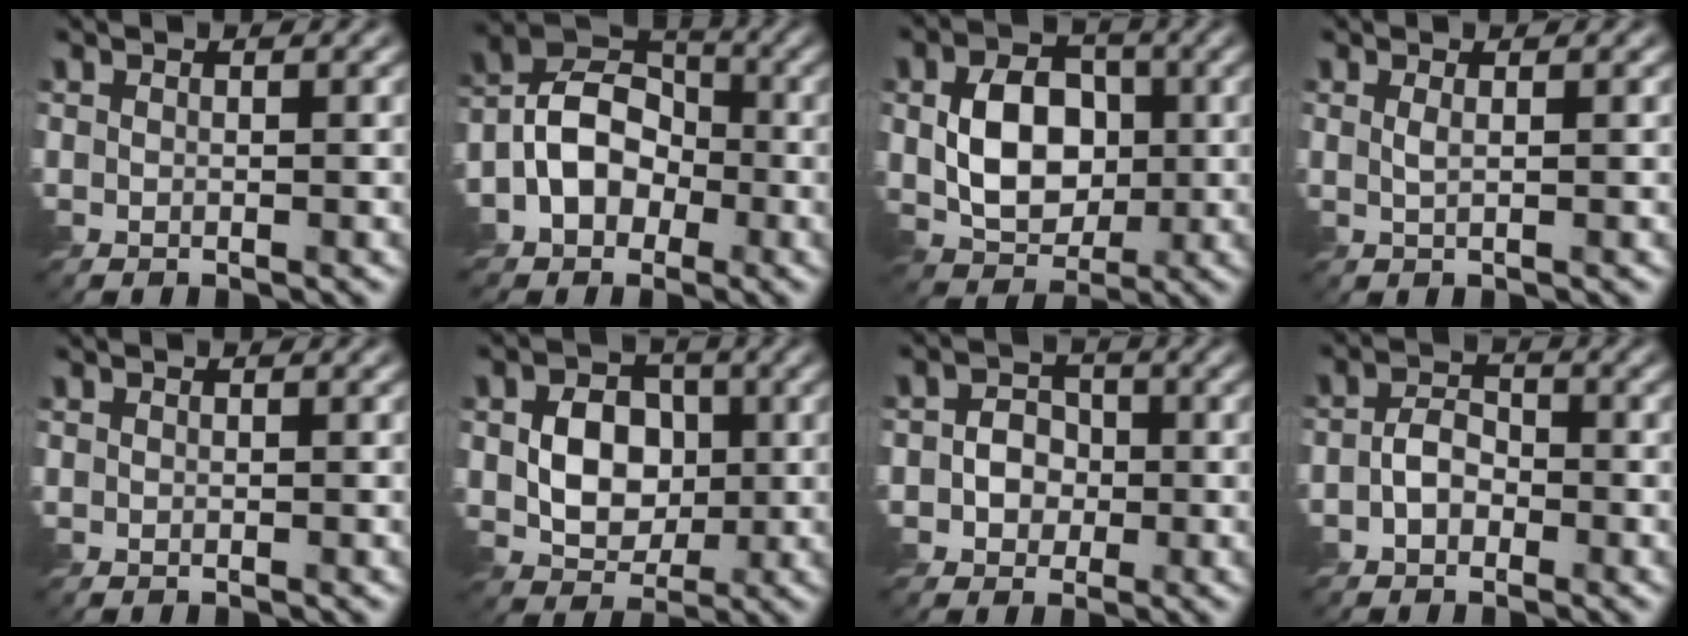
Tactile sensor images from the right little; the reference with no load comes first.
{"total": 6.7, "force": [-2.0, 5.2, 3.7], "torque": [-0.047, 0.014, -0.052]}
{"total": 6.4, "force": [0.2, 4.6, 4.4], "torque": [-0.083, -0.002, 0.007]}
{"total": 1.0, "force": [0.3, 0.3, 0.9], "torque": [-0.017, 0.003, 0.004]}
{"total": 0.0}
{"total": 5.1, "force": [0.1, 4.0, 3.2], "torque": [-0.059, -0.002, -0.001]}
{"total": 3.0, "force": [-0.4, 2.7, 1.2], "torque": [-0.002, 0.004, -0.020]}
{"total": 2.5, "force": [-0.9, 1.7, 1.5], "torque": [-0.030, 0.006, -0.023]}